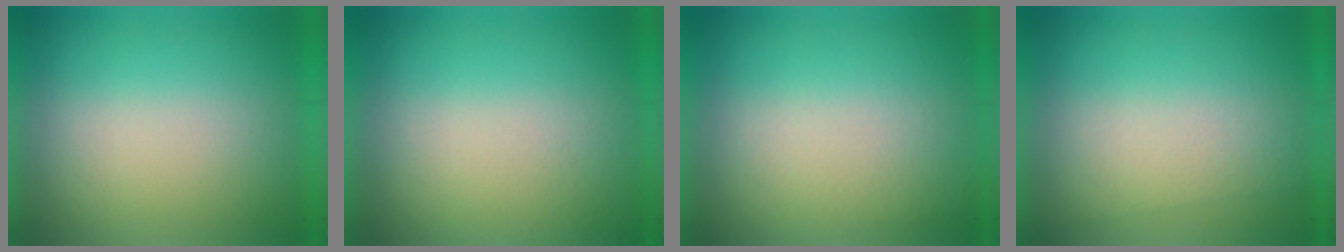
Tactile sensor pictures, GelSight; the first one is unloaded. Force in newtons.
{"total": 2.0}
{"total": 2.3}
{"total": 2.0}